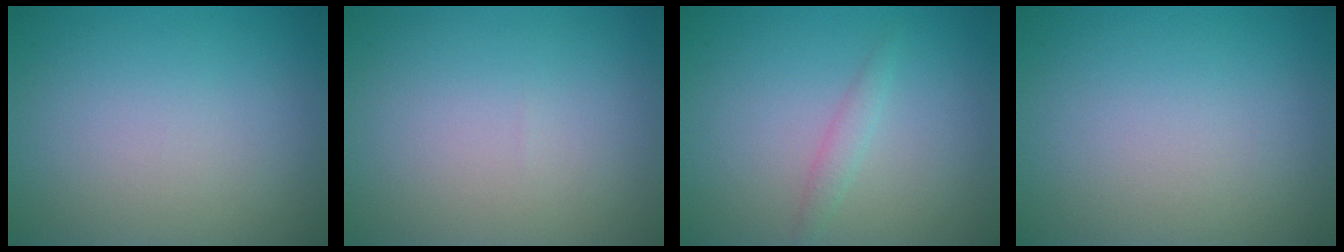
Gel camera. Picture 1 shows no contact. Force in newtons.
{"total": 0.0}
{"total": 1.2, "press": 1.2, "slide": 0.1}
{"total": 0.0}